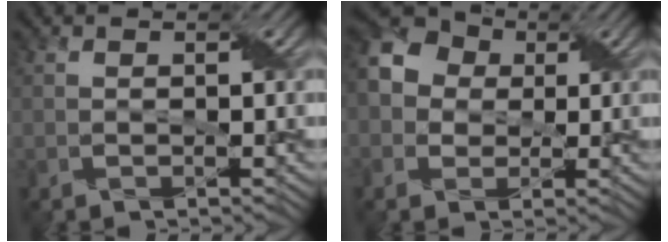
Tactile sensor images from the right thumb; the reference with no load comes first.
{"total": 9.0, "force": [1.4, 7.9, 4.2], "torque": [-0.126, 0.031, 0.002]}